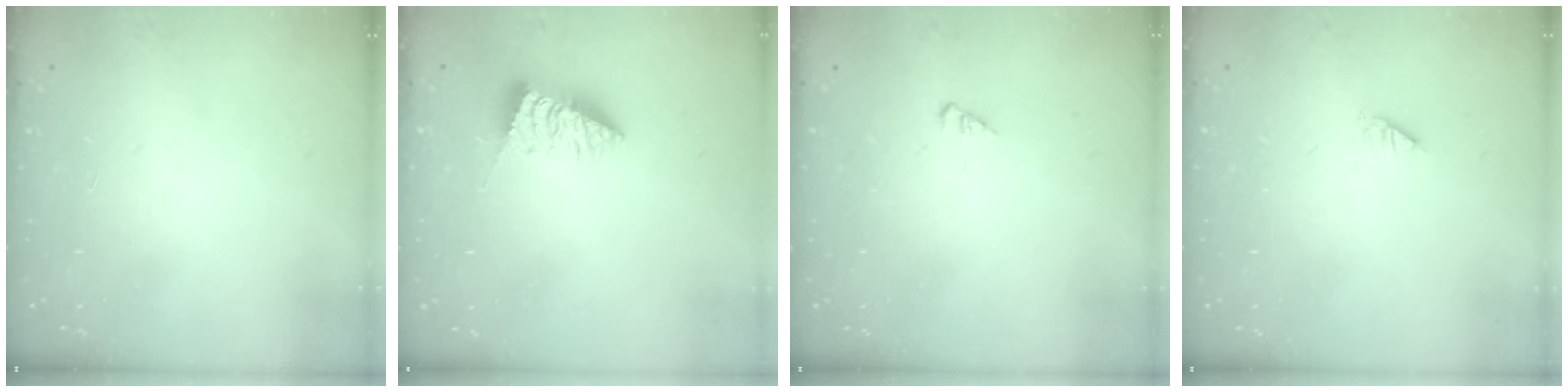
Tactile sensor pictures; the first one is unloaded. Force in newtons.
{"total": 2.6, "press": 2.6, "slide": 0.1}
{"total": 1.6, "press": 1.6, "slide": 0.3}
{"total": 0.0}